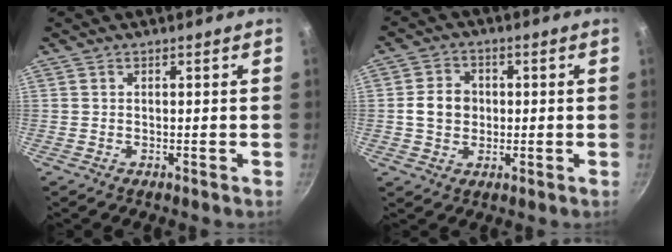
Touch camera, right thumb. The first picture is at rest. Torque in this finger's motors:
{"motor_torque": [0.03, 1.25, 0.29, -0.28, 0.06]}